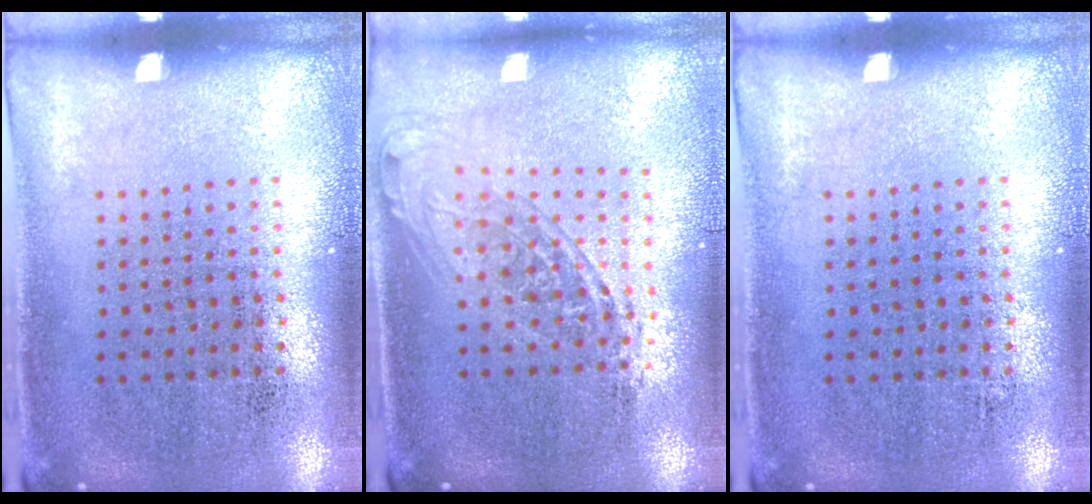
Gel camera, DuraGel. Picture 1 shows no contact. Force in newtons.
{"total": 1.7, "press": 1.4, "slide": 0.9}
{"total": 0.0}